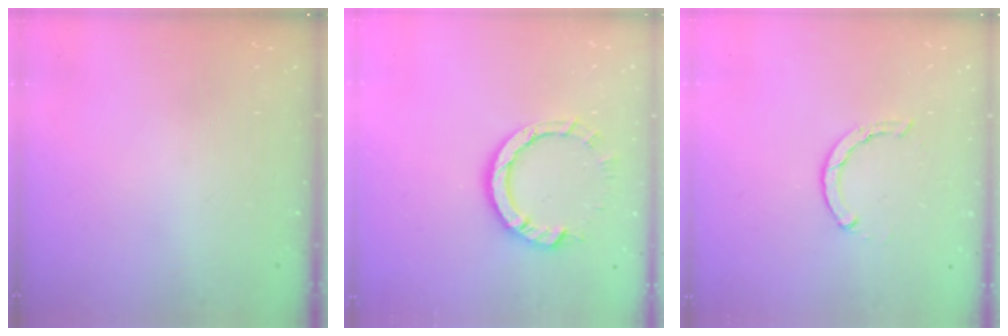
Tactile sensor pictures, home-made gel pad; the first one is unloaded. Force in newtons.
{"total": 9.3, "press": 9.3, "slide": 1.0}
{"total": 1.5, "press": 1.5, "slide": 0.2}